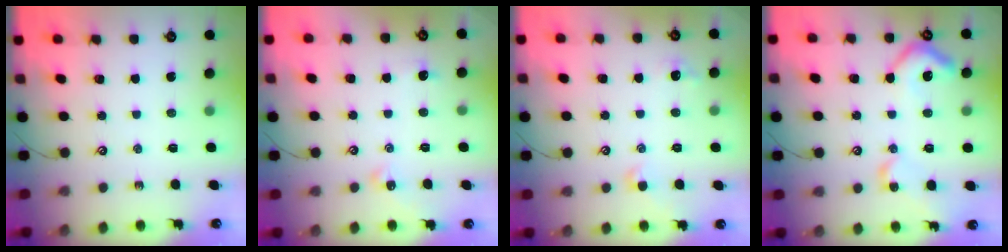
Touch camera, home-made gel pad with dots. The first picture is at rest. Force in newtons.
{"total": 1.4, "press": 1.3, "slide": 0.5}
{"total": 1.7, "press": 1.6, "slide": 0.5}
{"total": 9.3, "press": 9.2, "slide": 1.2}